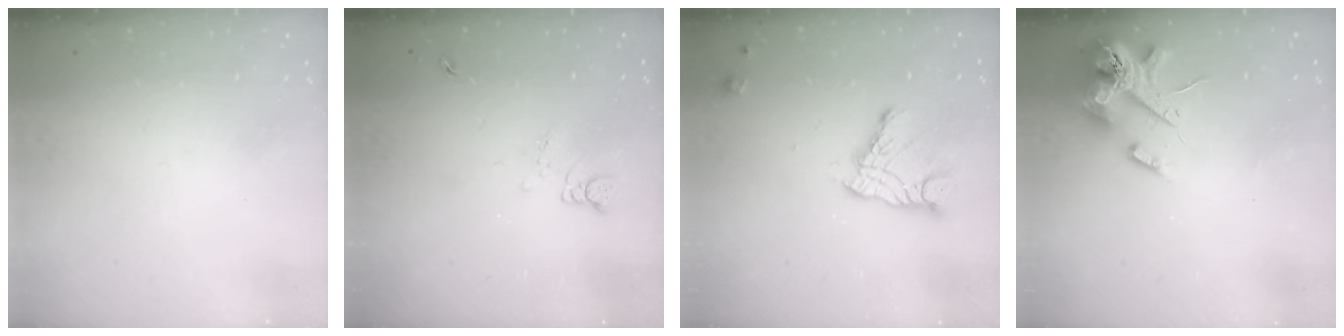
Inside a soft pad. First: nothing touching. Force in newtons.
{"total": 1.0, "press": 1.0, "slide": 0.1}
{"total": 11.2, "press": 11.1, "slide": 0.9}
{"total": 13.7, "press": 13.5, "slide": 2.1}